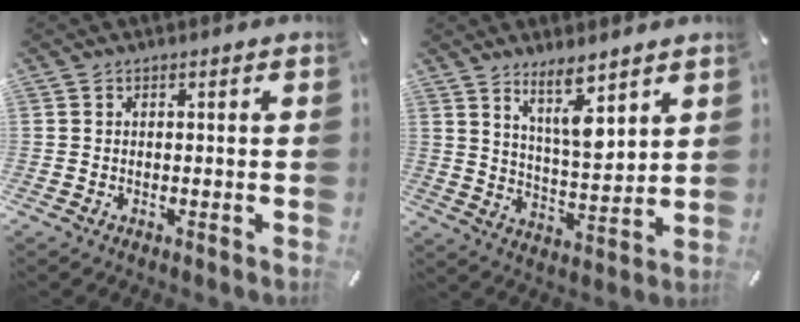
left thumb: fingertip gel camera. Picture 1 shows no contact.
{"total": 10.6, "force": [7.3, 3.2, 7.0], "torque": [-0.116, -0.043, 0.125]}